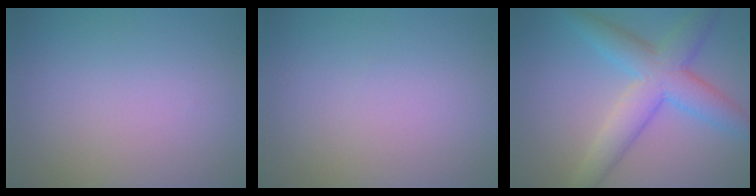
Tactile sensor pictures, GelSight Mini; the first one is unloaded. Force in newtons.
{"total": 0.0}
{"total": 6.4, "press": 6.4, "slide": 0.1}